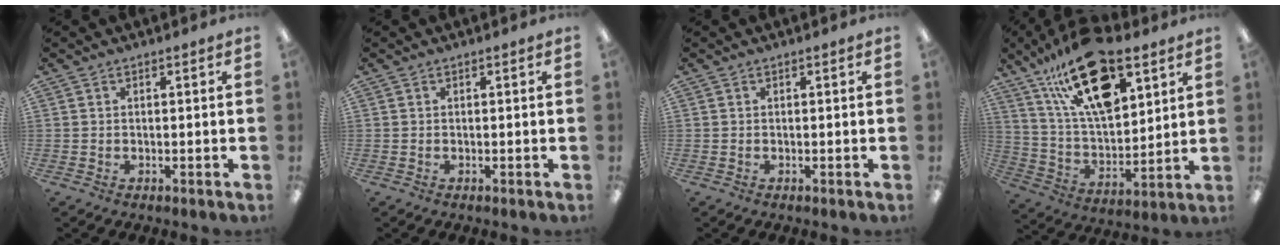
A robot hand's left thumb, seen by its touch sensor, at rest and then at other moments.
{"total": 0.0}
{"total": 0.0}
{"total": 23.2, "force": [13.9, 10.1, 15.6], "torque": [-0.275, -0.062, 0.241]}